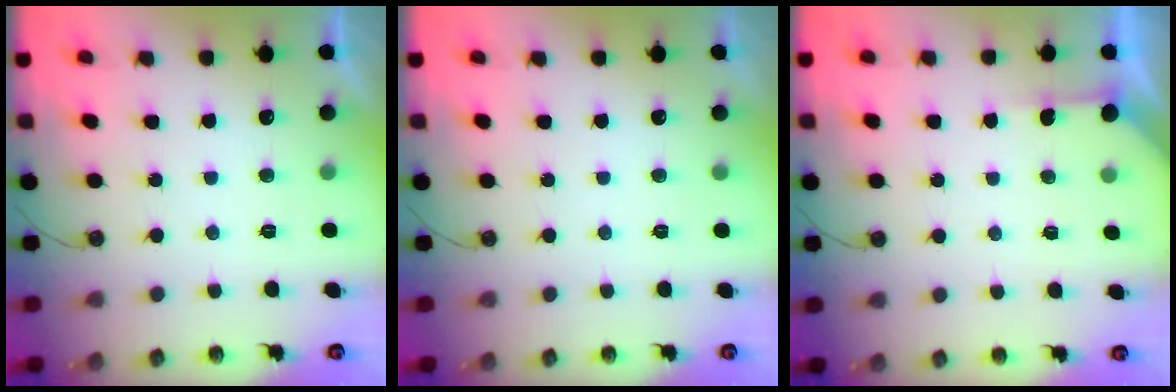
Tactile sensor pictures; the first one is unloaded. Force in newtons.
{"total": 0.0}
{"total": 3.0, "press": 3.0, "slide": 0.4}